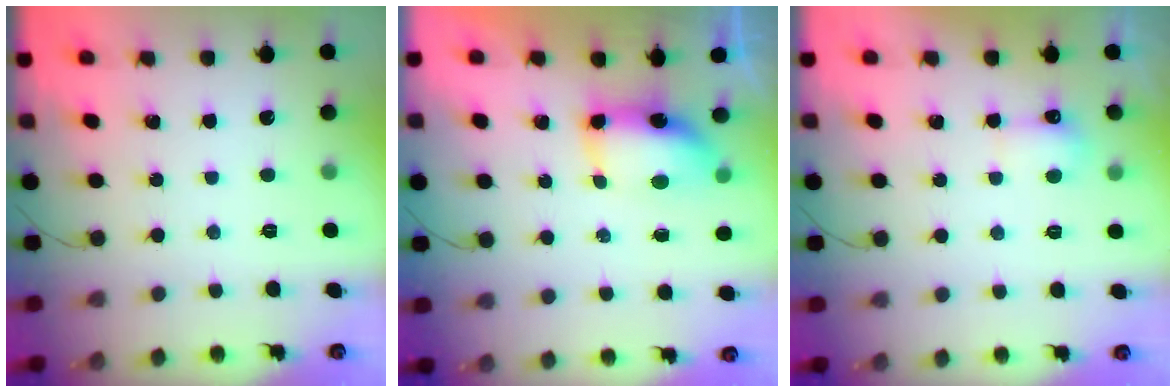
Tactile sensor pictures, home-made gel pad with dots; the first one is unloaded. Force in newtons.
{"total": 8.1, "press": 8.0, "slide": 0.7}
{"total": 4.6, "press": 4.4, "slide": 1.3}